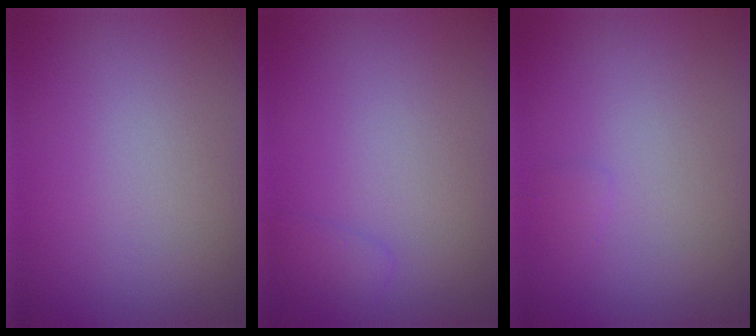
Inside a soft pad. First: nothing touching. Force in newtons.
{"total": 1.0, "press": 1.0, "slide": 0.1}
{"total": 0.5, "press": 0.5, "slide": 0.1}